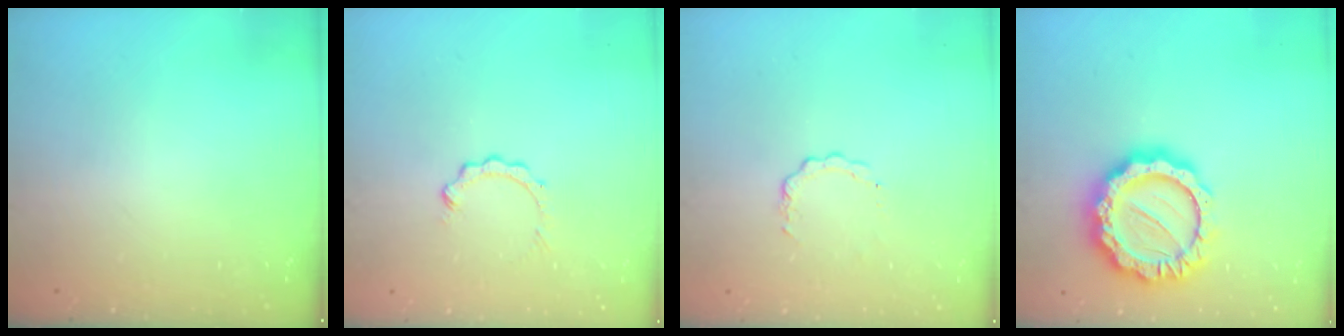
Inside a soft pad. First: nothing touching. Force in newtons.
{"total": 2.5, "press": 2.5, "slide": 0.4}
{"total": 4.3, "press": 4.3, "slide": 0.4}
{"total": 16.9, "press": 16.9, "slide": 1.5}